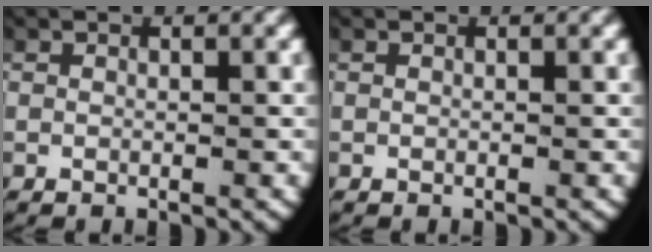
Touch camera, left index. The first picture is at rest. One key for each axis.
{"total": 0.0}